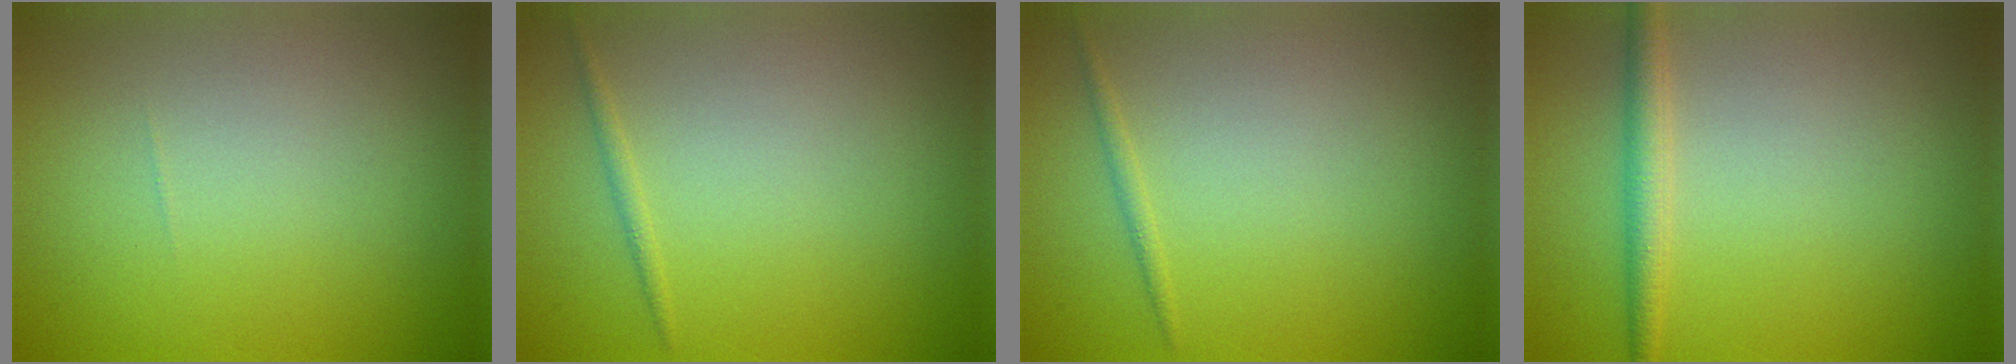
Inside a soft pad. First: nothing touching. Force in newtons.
{"total": 0.7, "press": 0.7, "slide": 0.0}
{"total": 0.7, "press": 0.7, "slide": 0.0}
{"total": 2.1, "press": 2.1, "slide": 0.0}